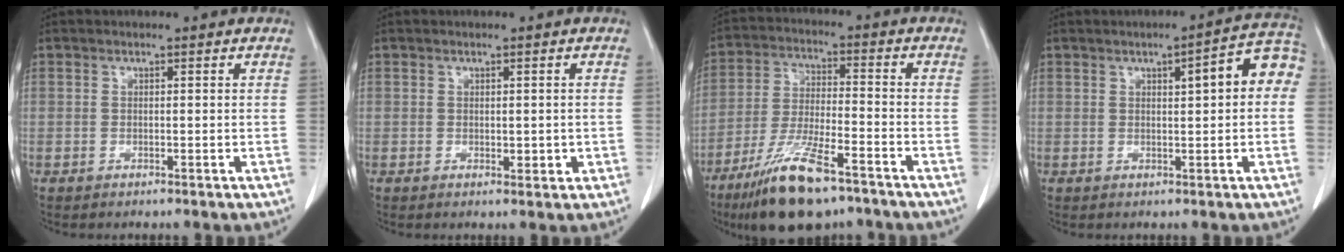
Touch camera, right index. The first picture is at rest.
{"total": 1.9, "force": [-0.1, 1.0, 1.6], "torque": [-0.020, -0.004, 0.003]}
{"total": 13.8, "force": [-9.4, 2.7, 9.8], "torque": [-0.195, -0.031, -0.168]}
{"total": 7.1, "force": [1.5, 1.6, 6.8], "torque": [-0.083, 0.026, 0.013]}